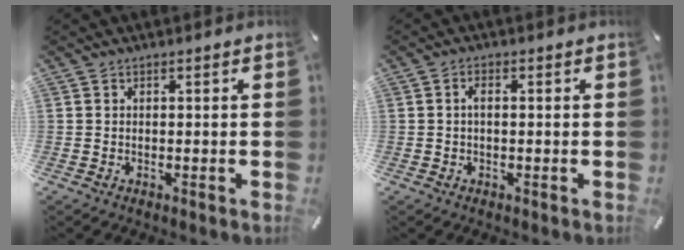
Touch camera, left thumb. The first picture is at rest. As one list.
[{"total": 1.7, "force": [0.0, 0.8, 1.5], "torque": [-0.030, 0.002, -0.002]}]